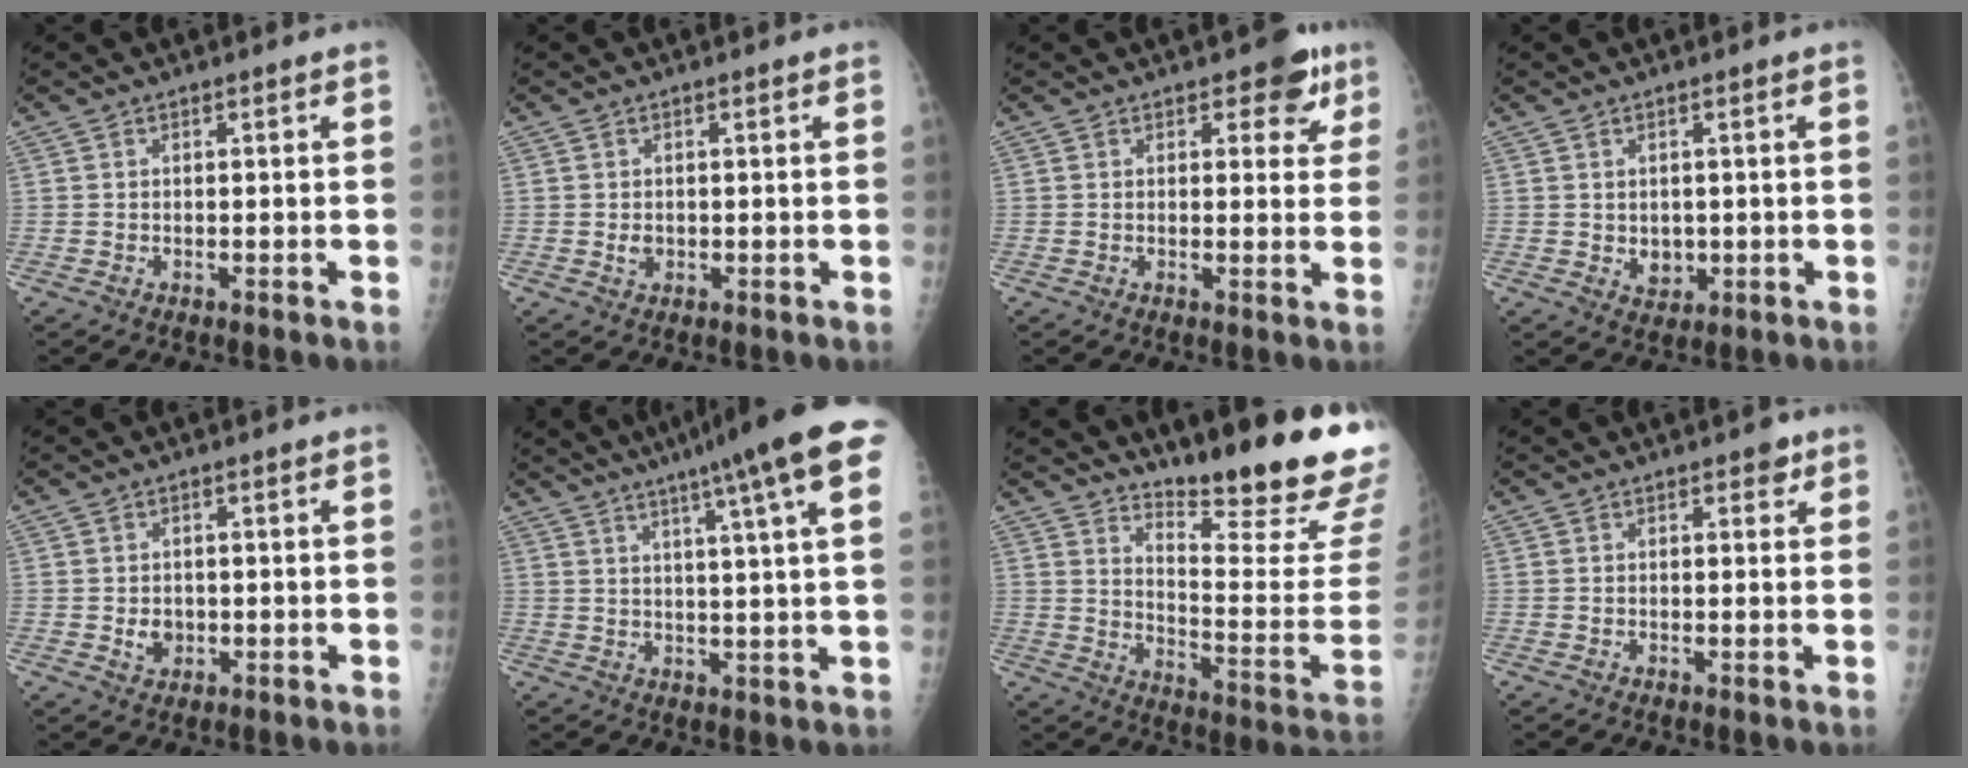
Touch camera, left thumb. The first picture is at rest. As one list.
[{"total": 1.4, "force": [0.0, 1.1, 0.8], "torque": [-0.012, 0.000, 0.004]}, {"total": 5.7, "force": [3.3, 3.1, 3.4], "torque": [-0.006, -0.011, 0.036]}, {"total": 3.0, "force": [0.1, 2.5, 1.7], "torque": [-0.015, -0.005, 0.012]}, {"total": 2.7, "force": [-0.3, 2.3, 1.5], "torque": [-0.013, 0.001, 0.002]}, {"total": 17.1, "force": [9.6, 1.0, 14.2], "torque": [-0.199, -0.002, 0.114]}, {"total": 23.4, "force": [19.9, 2.5, 12.1], "torque": [-0.151, -0.183, 0.267]}, {"total": 2.0, "force": [1.3, 1.1, 1.1], "torque": [0.000, -0.004, 0.011]}]